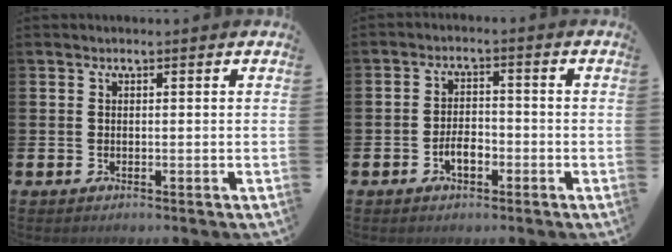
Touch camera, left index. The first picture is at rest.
{"total": 3.3, "force": [-1.5, 1.7, 2.4], "torque": [-0.033, 0.002, -0.031]}